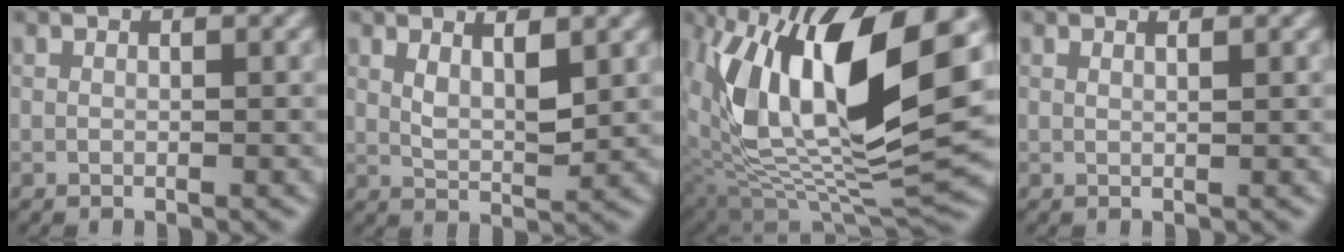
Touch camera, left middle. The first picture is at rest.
{"total": 2.8, "force": [1.1, 0.7, 2.4], "torque": [-0.056, -0.006, 0.033]}
{"total": 14.9, "force": [3.7, 6.2, 13.0], "torque": [-0.248, 0.002, 0.070]}
{"total": 0.9, "force": [0.5, 0.4, 0.6], "torque": [0.003, 0.007, -0.005]}